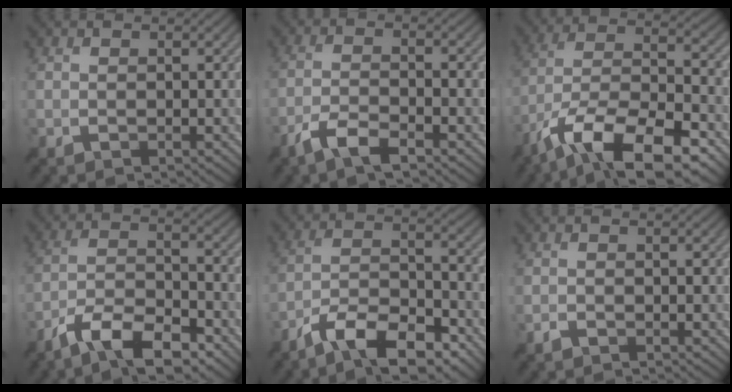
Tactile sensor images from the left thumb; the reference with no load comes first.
{"total": 5.2, "force": [-3.7, 1.0, 3.5], "torque": [-0.071, -0.002, -0.079]}
{"total": 16.4, "force": [-9.9, 6.3, 11.4], "torque": [-0.239, -0.018, -0.174]}
{"total": 10.6, "force": [-7.6, 3.3, 6.7], "torque": [-0.118, 0.004, -0.147]}
{"total": 11.7, "force": [-8.4, 3.8, 7.2], "torque": [-0.124, 0.005, -0.163]}
{"total": 0.7, "force": [-0.6, 0.2, 0.2], "torque": [-0.001, 0.001, -0.015]}